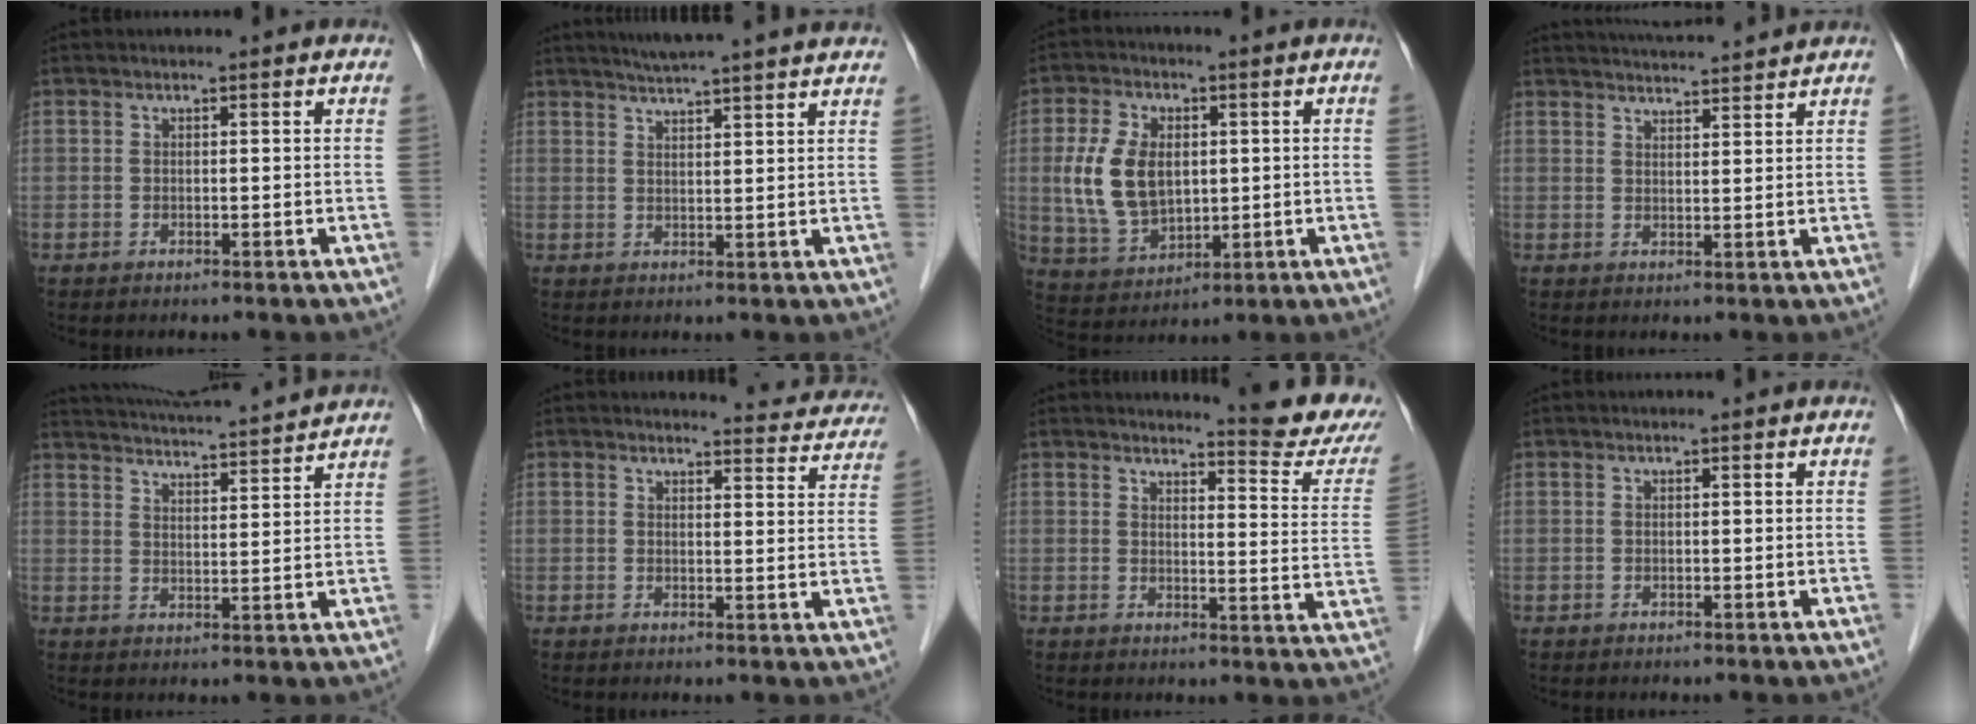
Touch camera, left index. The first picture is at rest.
{"total": 13.5, "force": [12.1, 0.1, 5.9], "torque": [-0.094, 0.015, 0.154]}
{"total": 10.2, "force": [0.8, 6.5, 7.8], "torque": [-0.181, 0.007, 0.028]}
{"total": 9.2, "force": [8.9, 0.4, 2.6], "torque": [-0.045, 0.022, 0.125]}
{"total": 15.8, "force": [15.1, 0.7, 4.8], "torque": [-0.087, 0.019, 0.217]}
{"total": 8.4, "force": [8.1, 1.8, 0.4], "torque": [0.018, -0.026, 0.068]}
{"total": 10.8, "force": [10.1, 0.3, 3.7], "torque": [-0.035, -0.062, 0.101]}
{"total": 0.0}